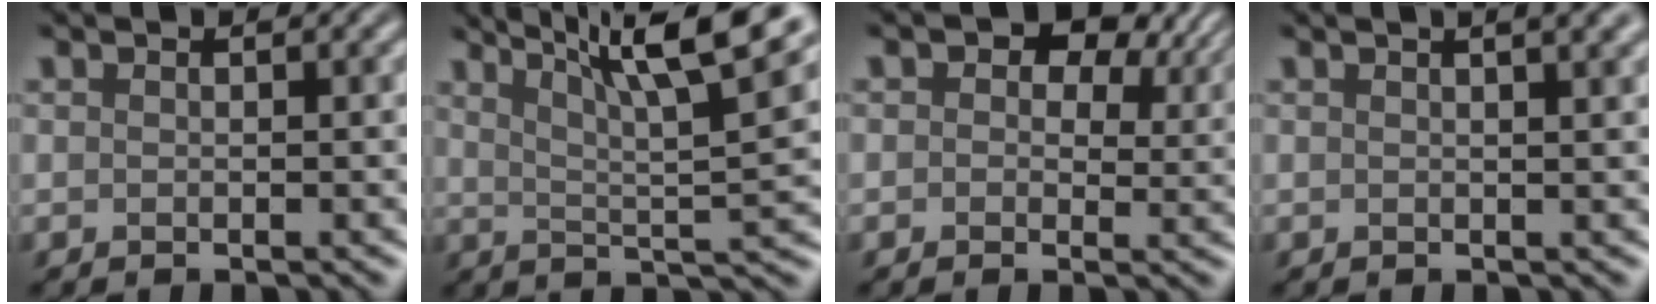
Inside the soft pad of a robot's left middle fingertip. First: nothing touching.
{"total": 11.1, "force": [6.8, 2.2, 8.5], "torque": [-0.118, 0.023, 0.098]}
{"total": 6.9, "force": [3.2, 4.3, 4.4], "torque": [-0.060, 0.005, 0.034]}
{"total": 5.1, "force": [2.7, 2.3, 3.7], "torque": [-0.013, 0.033, 0.000]}